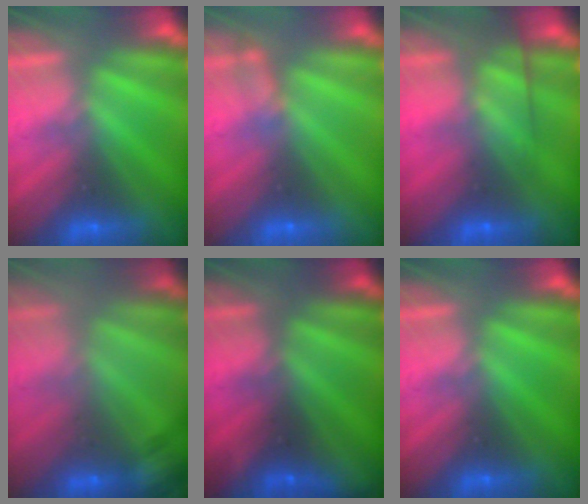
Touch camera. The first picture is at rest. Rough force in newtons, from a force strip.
{"total": 2.2}
{"total": 7.3}
{"total": 3.1}
{"total": 2.4}
{"total": 0.0}